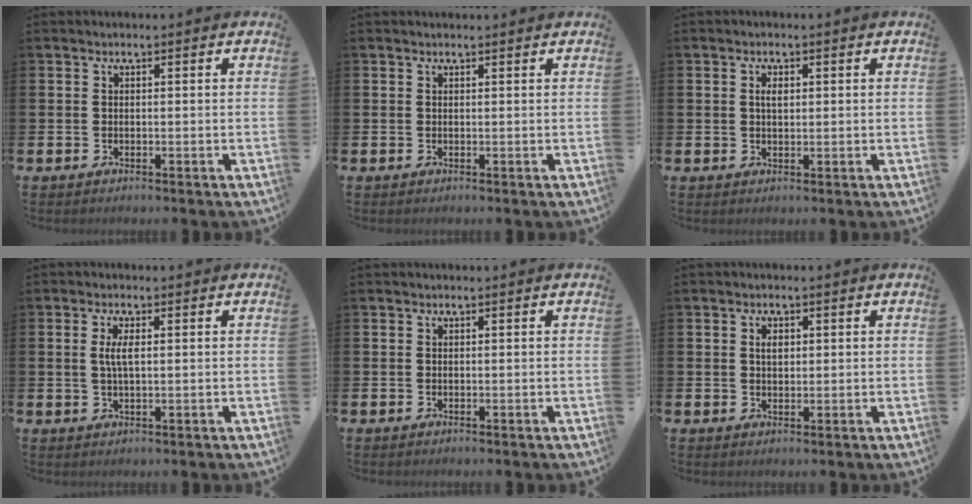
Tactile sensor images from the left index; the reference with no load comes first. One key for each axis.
{"total": 0.5, "fx": 0.5, "fy": 0.0, "fz": 0.0, "tx": 0.008, "ty": -0.004, "tz": 0.009}
{"total": 1.5, "fx": 0.6, "fy": 0.8, "fz": 1.2, "tx": -0.016, "ty": 0.002, "tz": 0.007}
{"total": 2.7, "fx": 0.6, "fy": 0.8, "fz": 2.5, "tx": -0.050, "ty": 0.005, "tz": 0.009}
{"total": 0.0}
{"total": 1.8, "fx": 0.8, "fy": 1.1, "fz": 1.2, "tx": -0.009, "ty": -0.001, "tz": 0.010}